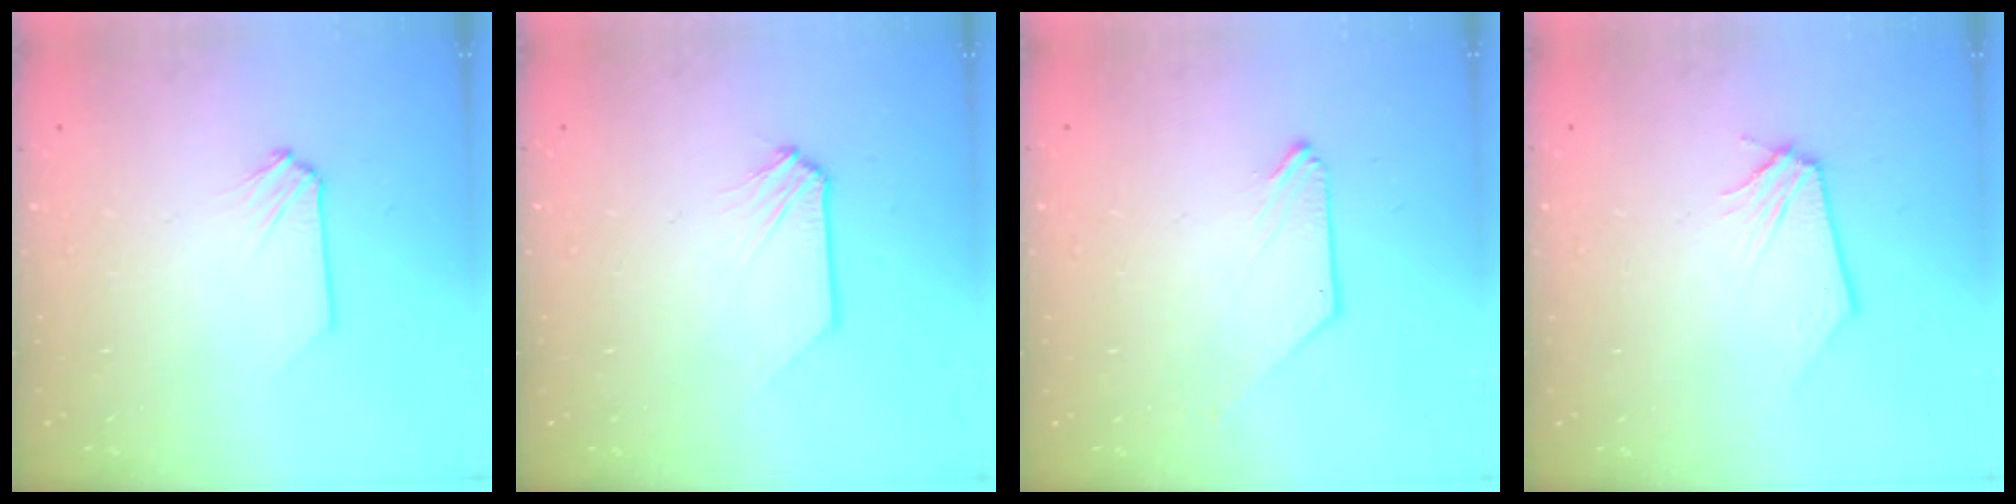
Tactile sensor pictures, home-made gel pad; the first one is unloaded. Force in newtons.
{"total": 0.0}
{"total": 0.0}
{"total": 0.0}